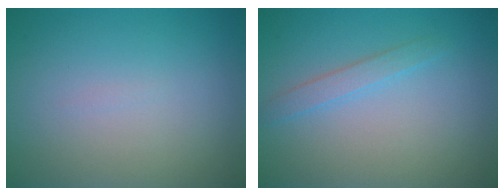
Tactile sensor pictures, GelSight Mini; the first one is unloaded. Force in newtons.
{"total": 1.5, "press": 1.5, "slide": 0.1}